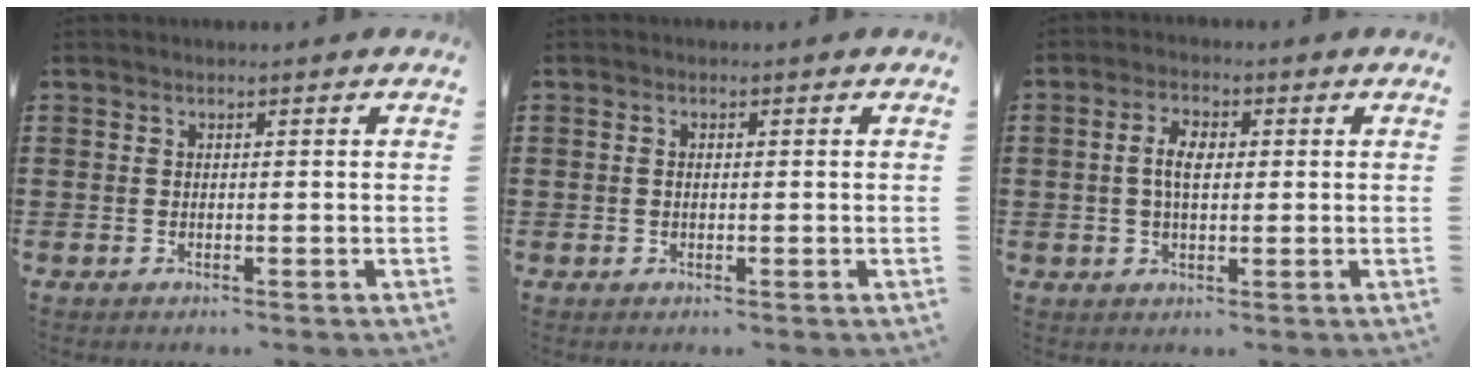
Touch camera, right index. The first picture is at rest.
{"total": 0.6, "force": [-0.1, 0.4, 0.5], "torque": [-0.012, 0.001, -0.002]}
{"total": 4.1, "force": [0.2, 2.1, 3.6], "torque": [-0.078, 0.007, -0.001]}